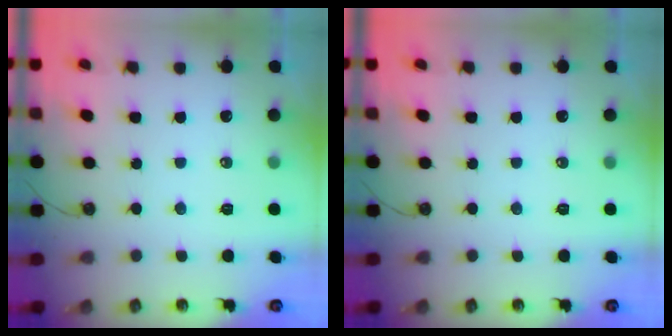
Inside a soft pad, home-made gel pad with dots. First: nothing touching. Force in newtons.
{"total": 0.0}